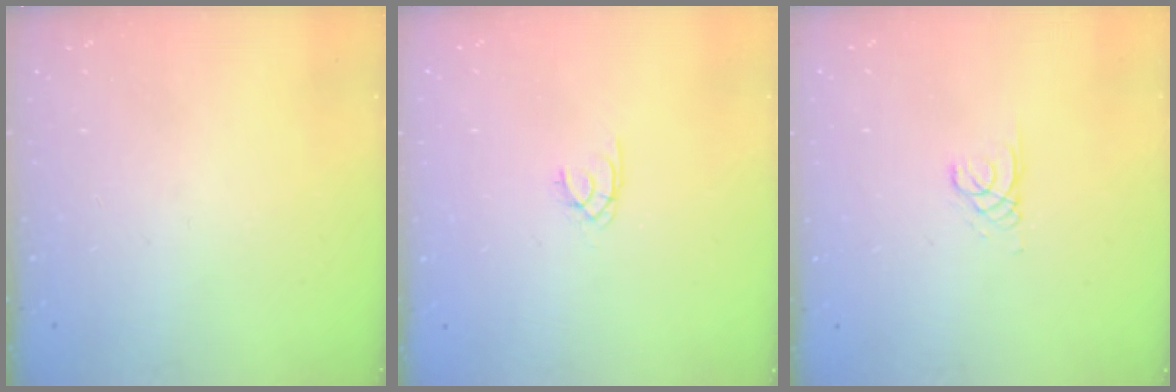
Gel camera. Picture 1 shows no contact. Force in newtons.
{"total": 1.5, "press": 1.4, "slide": 0.2}
{"total": 1.1, "press": 1.1, "slide": 0.1}